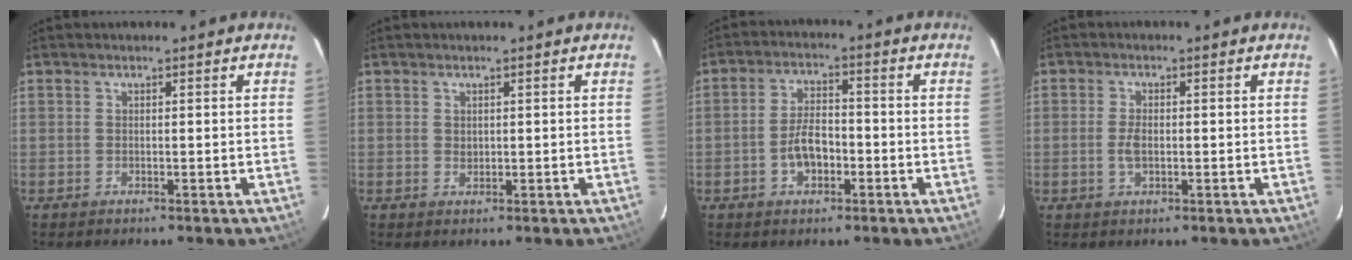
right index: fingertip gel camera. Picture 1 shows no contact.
{"total": 0.9, "force": [0.3, 0.8, 0.3], "torque": [-0.004, 0.003, 0.007]}
{"total": 5.9, "force": [-2.2, 3.2, 4.5], "torque": [-0.089, 0.009, -0.033]}
{"total": 2.9, "force": [-0.5, 1.6, 2.4], "torque": [-0.050, 0.000, -0.009]}